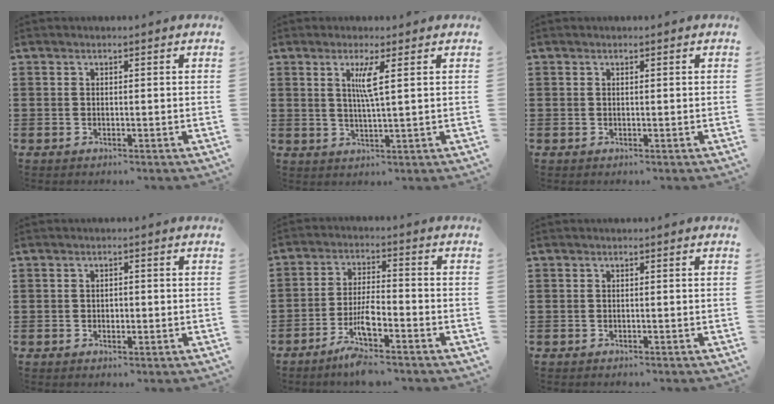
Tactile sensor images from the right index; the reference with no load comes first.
{"total": 3.8, "force": [1.3, -0.3, 3.6], "torque": [-0.075, -0.006, 0.018]}
{"total": 0.0}
{"total": 1.0, "force": [-0.2, 0.6, 0.7], "torque": [-0.015, 0.002, -0.004]}
{"total": 6.0, "force": [-4.0, 1.2, 4.2], "torque": [-0.091, -0.006, -0.078]}
{"total": 0.0}